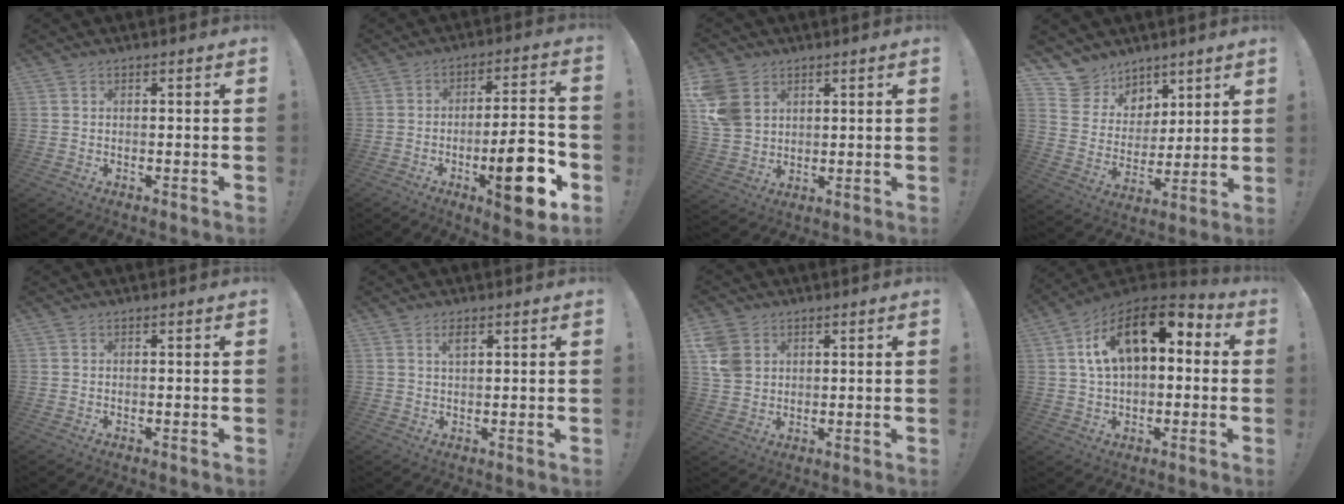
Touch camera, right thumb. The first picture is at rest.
{"total": 16.3, "force": [-5.8, 4.8, 14.4], "torque": [-0.180, 0.019, -0.086]}
{"total": 10.6, "force": [4.5, 8.0, 5.2], "torque": [-0.116, -0.011, 0.094]}
{"total": 11.1, "force": [8.0, 7.7, 1.0], "torque": [-0.026, -0.067, 0.160]}
{"total": 0.0}
{"total": 2.4, "force": [1.4, 0.8, 1.8], "torque": [-0.022, -0.006, 0.022]}
{"total": 7.6, "force": [2.8, 6.2, 3.4], "torque": [-0.072, -0.002, 0.059]}
{"total": 16.9, "force": [5.4, 9.4, 12.9], "torque": [-0.206, -0.010, 0.093]}